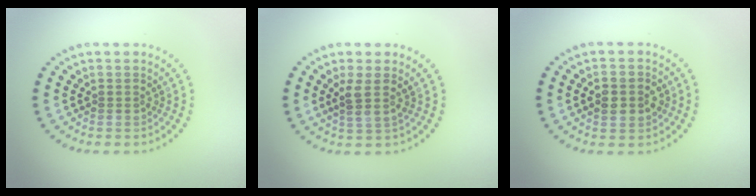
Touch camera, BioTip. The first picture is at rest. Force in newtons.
{"total": 2.0, "press": 1.6, "slide": 1.2}
{"total": 2.7, "press": 2.7, "slide": 0.1}